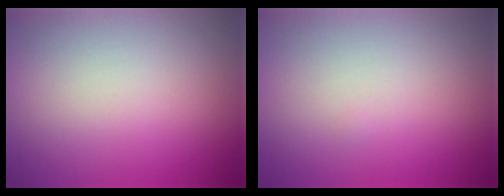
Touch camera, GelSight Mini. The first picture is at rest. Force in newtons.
{"total": 0.0}